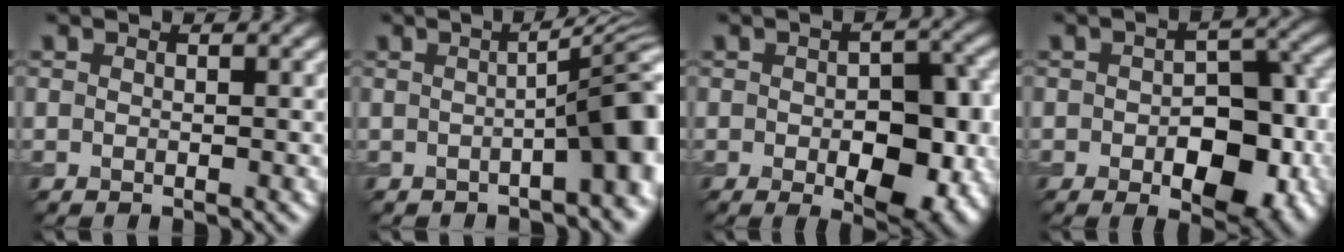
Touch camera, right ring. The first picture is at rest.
{"total": 9.1, "force": [-0.9, 2.6, 8.7], "torque": [-0.081, 0.018, -0.005]}
{"total": 7.5, "force": [-1.4, 3.8, 6.4], "torque": [-0.088, -0.004, -0.008]}
{"total": 8.9, "force": [-2.1, 5.0, 7.1], "torque": [-0.095, 0.000, -0.020]}